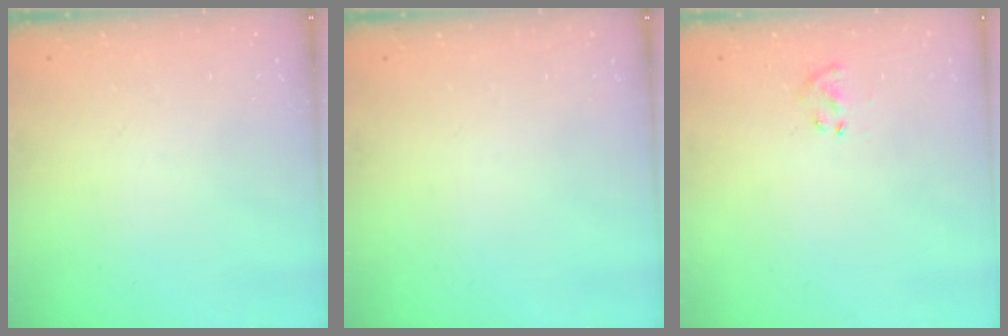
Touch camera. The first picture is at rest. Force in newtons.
{"total": 0.0}
{"total": 2.3, "press": 2.1, "slide": 1.0}